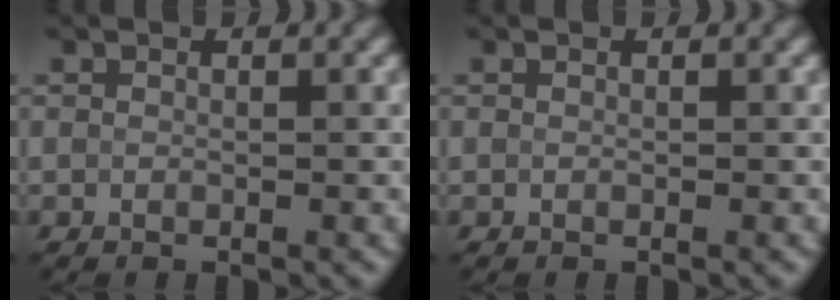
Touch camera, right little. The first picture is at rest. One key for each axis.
{"total": 0.0}